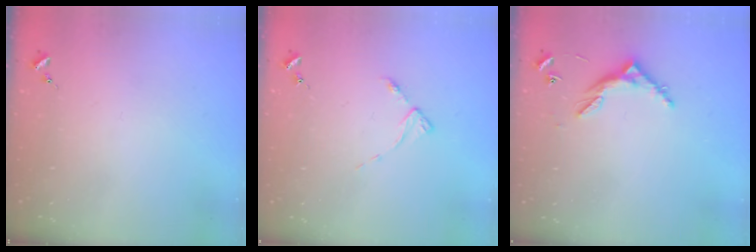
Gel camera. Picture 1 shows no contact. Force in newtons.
{"total": 3.5, "press": 3.5, "slide": 0.6}
{"total": 6.1, "press": 6.1, "slide": 0.4}